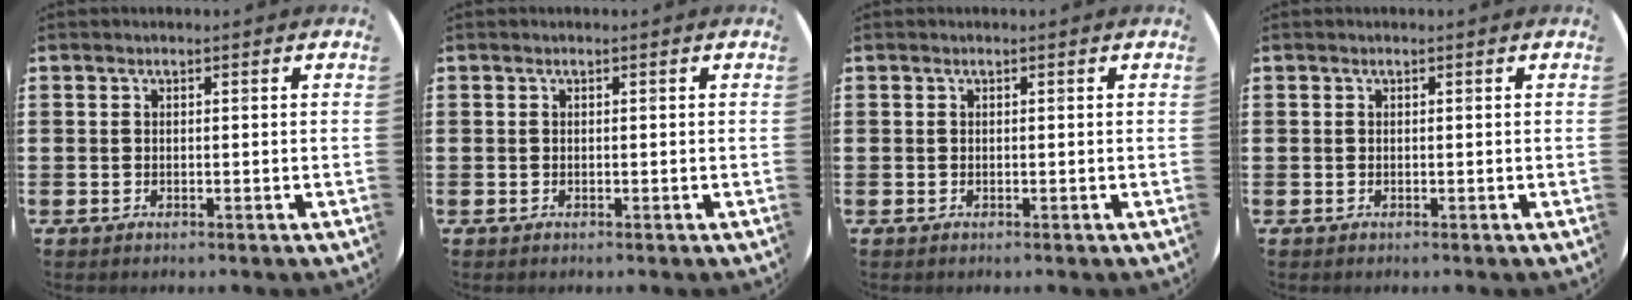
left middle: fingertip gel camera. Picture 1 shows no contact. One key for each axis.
{"total": 0.0}
{"total": 0.0}
{"total": 0.0}